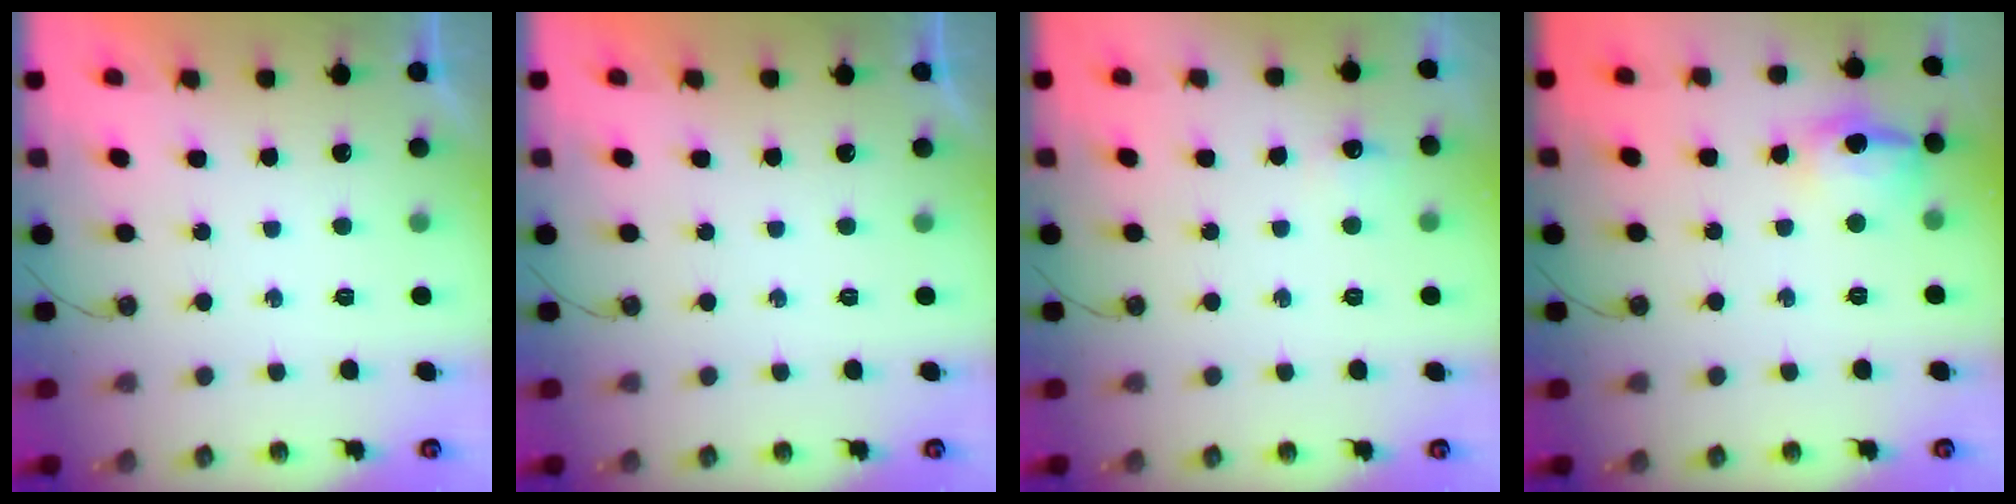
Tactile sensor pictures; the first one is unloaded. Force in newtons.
{"total": 0.0}
{"total": 5.0, "press": 4.9, "slide": 0.7}
{"total": 12.7, "press": 12.7, "slide": 1.2}